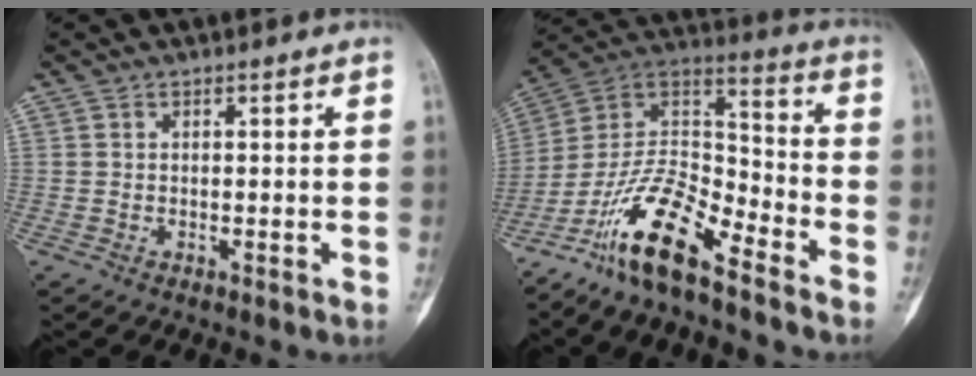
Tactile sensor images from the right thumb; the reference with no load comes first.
{"total": 16.1, "force": [-11.4, 4.8, 10.4], "torque": [-0.181, 0.087, -0.217]}